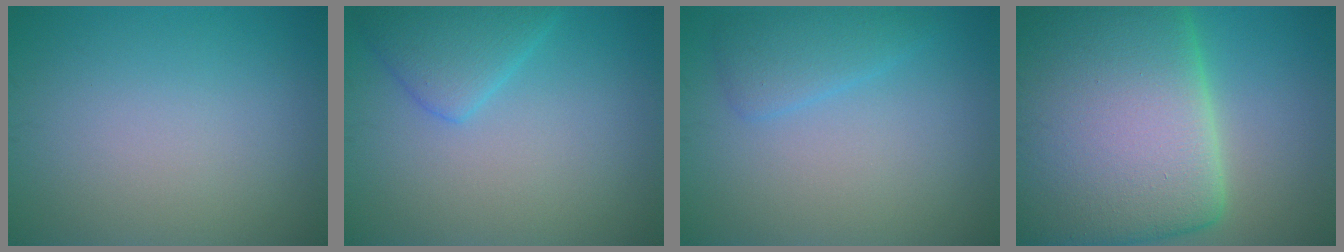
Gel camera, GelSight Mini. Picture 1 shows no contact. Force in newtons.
{"total": 3.4, "press": 3.4, "slide": 0.1}
{"total": 2.4, "press": 2.4, "slide": 0.2}
{"total": 23.5, "press": 23.5, "slide": 1.1}